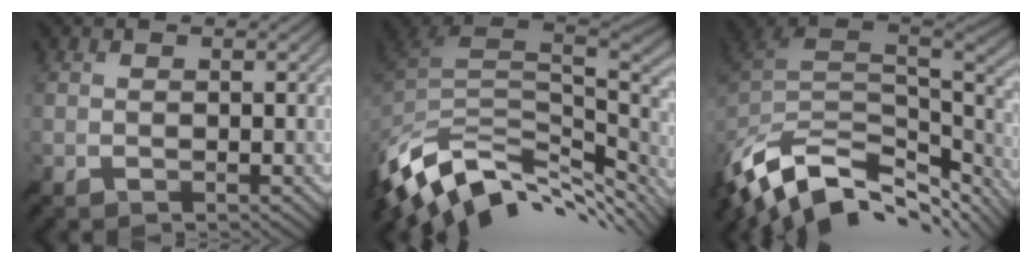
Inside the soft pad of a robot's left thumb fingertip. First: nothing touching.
{"total": 13.3, "force": [-6.0, 7.3, 9.4], "torque": [-0.218, -0.016, -0.102]}
{"total": 13.9, "force": [-7.9, 6.9, 9.2], "torque": [-0.227, -0.016, -0.133]}